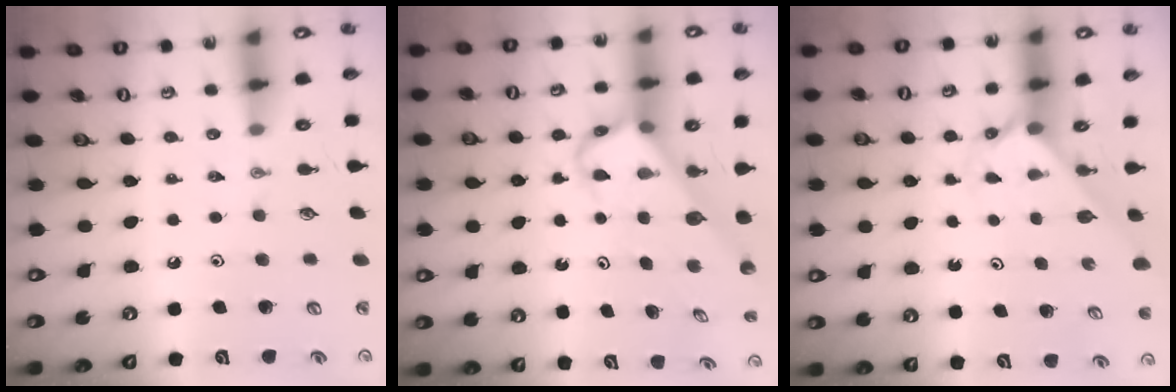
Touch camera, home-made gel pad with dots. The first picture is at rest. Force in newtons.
{"total": 4.5, "press": 4.5, "slide": 0.3}
{"total": 2.3, "press": 2.3, "slide": 0.2}